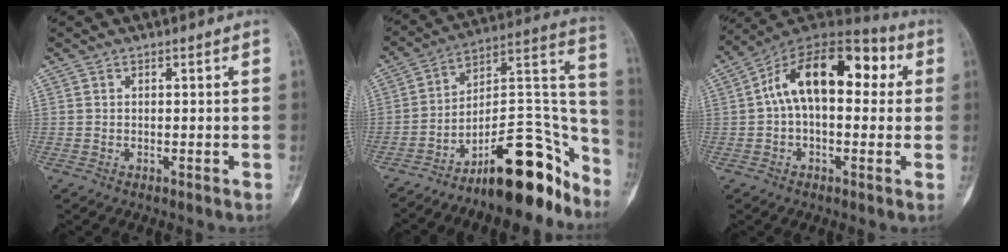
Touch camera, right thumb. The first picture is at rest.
{"total": 20.2, "force": [-13.9, 6.9, 12.9], "torque": [-0.128, 0.138, -0.220]}
{"total": 17.6, "force": [3.0, 9.9, 14.2], "torque": [-0.200, 0.049, 0.035]}